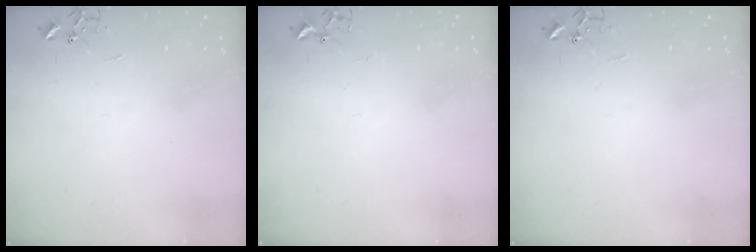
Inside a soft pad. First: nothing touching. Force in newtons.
{"total": 3.3, "press": 3.3, "slide": 0.5}
{"total": 0.0}